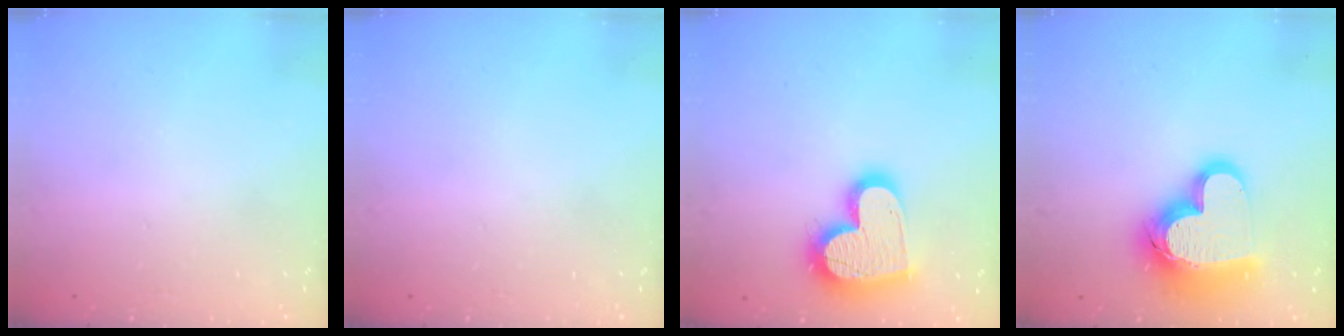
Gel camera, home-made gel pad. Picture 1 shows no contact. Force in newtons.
{"total": 0.0}
{"total": 18.8, "press": 18.7, "slide": 1.6}
{"total": 18.9, "press": 18.7, "slide": 2.7}